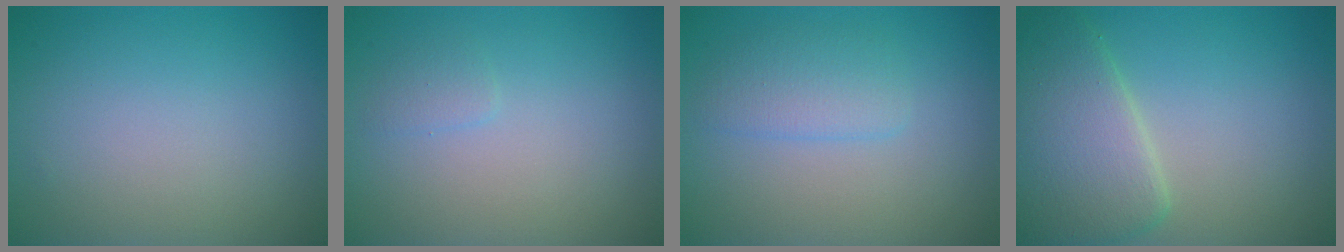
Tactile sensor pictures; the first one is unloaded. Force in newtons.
{"total": 0.8, "press": 0.8, "slide": 0.0}
{"total": 2.4, "press": 2.4, "slide": 0.1}
{"total": 6.3, "press": 6.3, "slide": 0.4}